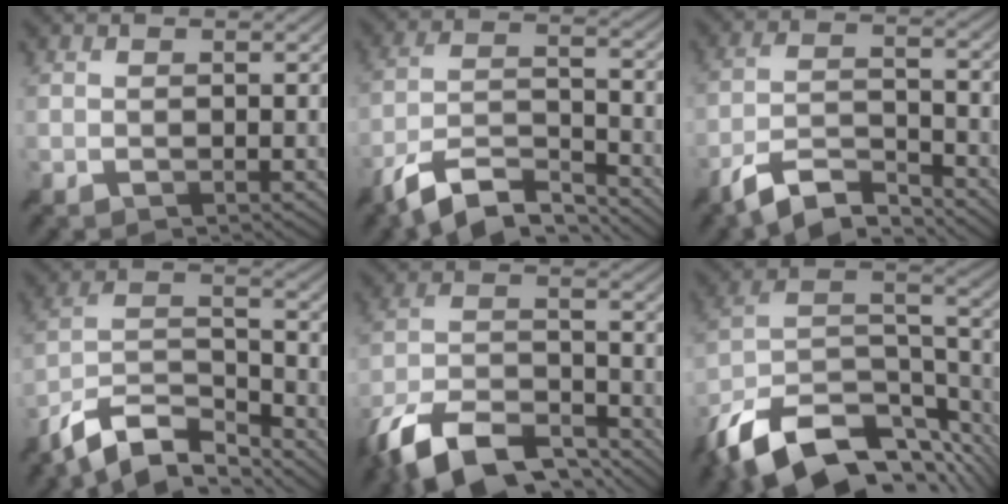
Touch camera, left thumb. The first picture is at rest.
{"total": 9.8, "force": [-7.6, 3.0, 5.5], "torque": [-0.104, 0.004, -0.152]}
{"total": 7.7, "force": [-6.2, 1.9, 4.0], "torque": [-0.082, 0.003, -0.124]}
{"total": 10.8, "force": [-8.5, 3.5, 5.7], "torque": [-0.114, 0.007, -0.164]}
{"total": 13.4, "force": [-10.0, 5.1, 7.3], "torque": [-0.154, -0.002, -0.189]}
{"total": 16.5, "force": [-10.5, 7.8, 10.1], "torque": [-0.231, -0.023, -0.164]}